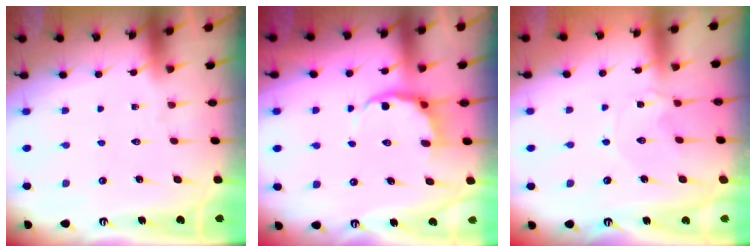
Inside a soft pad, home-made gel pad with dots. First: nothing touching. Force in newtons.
{"total": 6.8, "press": 6.3, "slide": 2.6}
{"total": 0.7, "press": 0.6, "slide": 0.3}